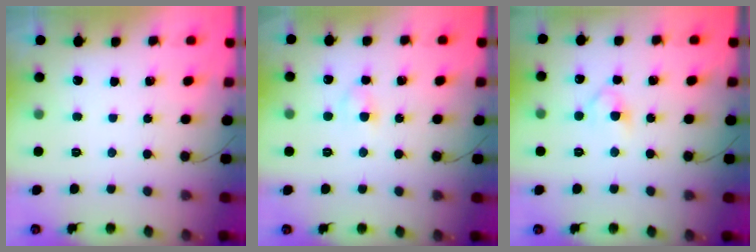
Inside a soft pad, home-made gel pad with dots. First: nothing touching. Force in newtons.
{"total": 2.6, "press": 2.4, "slide": 1.1}
{"total": 2.9, "press": 2.6, "slide": 1.3}